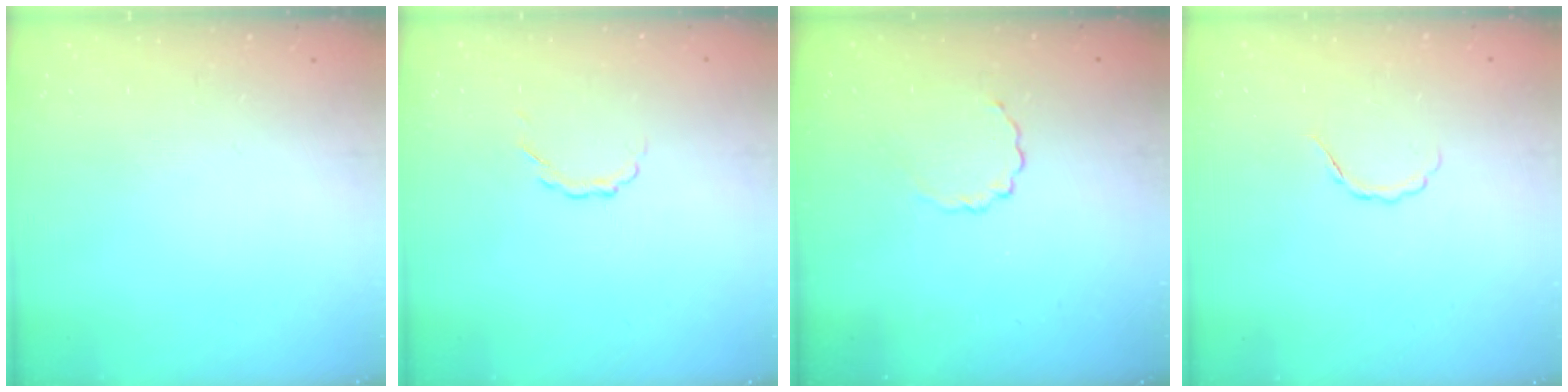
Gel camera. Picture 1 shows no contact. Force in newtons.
{"total": 1.7, "press": 1.7, "slide": 0.1}
{"total": 3.6, "press": 3.4, "slide": 1.2}
{"total": 3.6, "press": 3.6, "slide": 0.7}